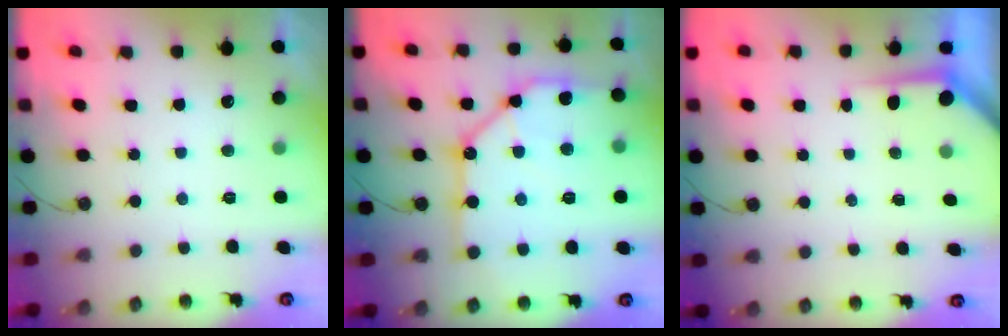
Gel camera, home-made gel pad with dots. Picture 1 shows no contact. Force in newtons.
{"total": 15.7, "press": 15.6, "slide": 1.2}
{"total": 3.6, "press": 3.6, "slide": 0.3}